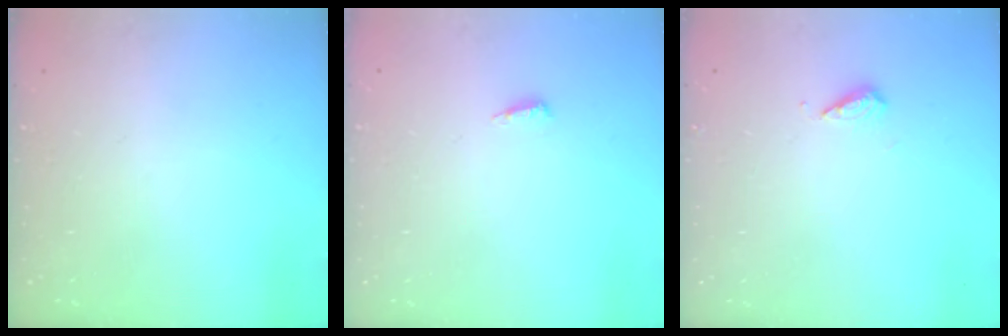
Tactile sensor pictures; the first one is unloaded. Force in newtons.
{"total": 4.6, "press": 4.5, "slide": 0.9}
{"total": 5.8, "press": 5.6, "slide": 1.3}